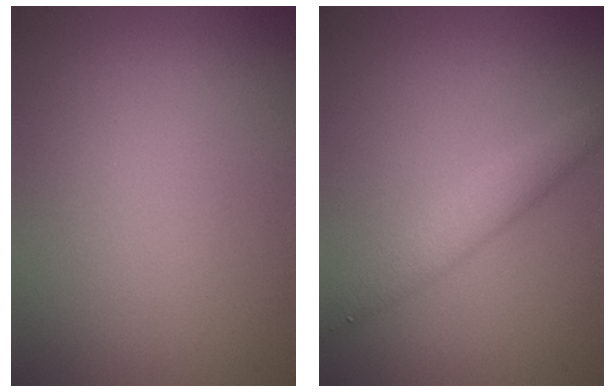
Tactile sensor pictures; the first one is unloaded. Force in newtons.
{"total": 3.1, "press": 3.1, "slide": 0.1}